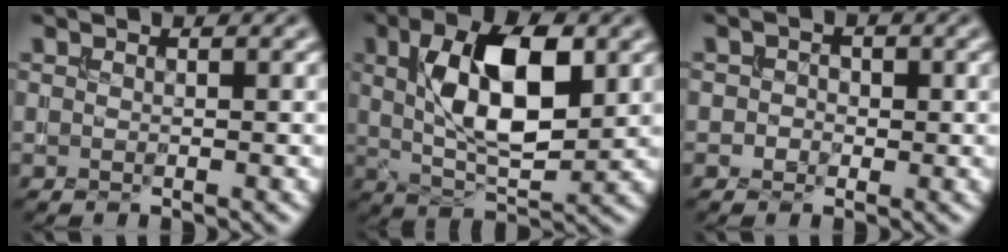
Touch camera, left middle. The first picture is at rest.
{"total": 9.5, "force": [2.0, 4.3, 8.3], "torque": [-0.140, 0.001, 0.034]}
{"total": 1.6, "force": [-0.1, 1.5, 0.6], "torque": [0.009, 0.002, -0.016]}